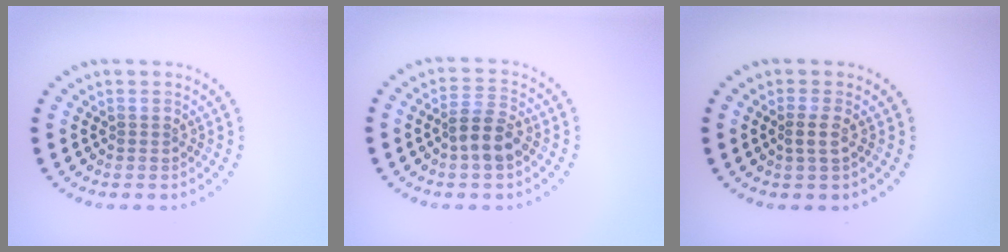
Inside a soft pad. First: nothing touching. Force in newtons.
{"total": 3.5, "press": 3.3, "slide": 1.0}
{"total": 1.4, "press": 1.1, "slide": 0.8}